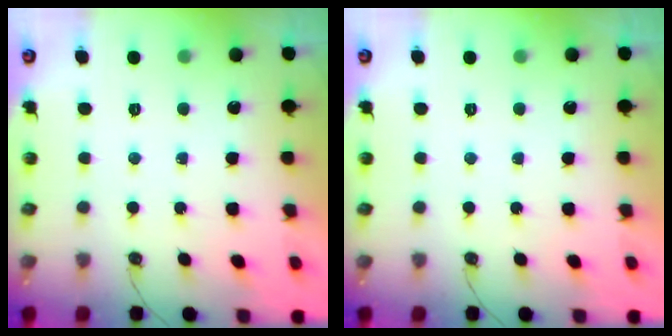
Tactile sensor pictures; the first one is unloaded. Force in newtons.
{"total": 0.0}